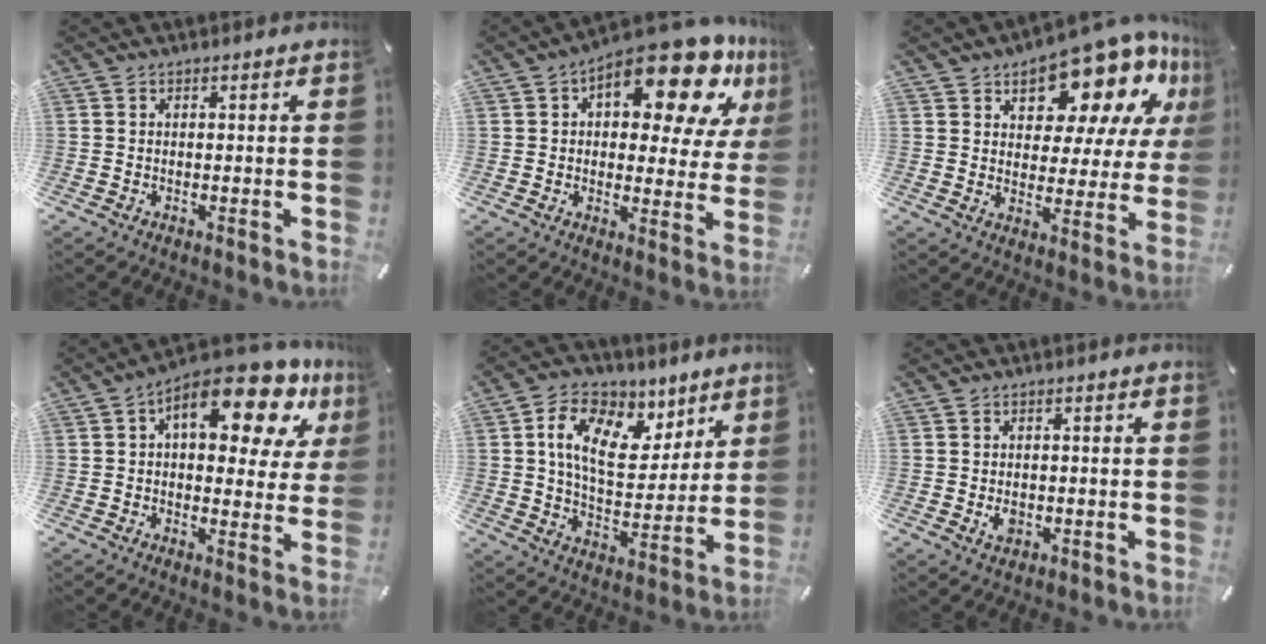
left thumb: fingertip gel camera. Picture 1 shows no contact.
{"total": 18.0, "force": [10.4, 7.4, 12.7], "torque": [-0.172, -0.072, 0.166]}
{"total": 16.5, "force": [12.1, 7.9, 8.0], "torque": [-0.121, -0.094, 0.204]}
{"total": 18.0, "force": [8.6, 7.9, 13.6], "torque": [-0.186, -0.048, 0.135]}
{"total": 15.0, "force": [7.1, 9.5, 9.2], "torque": [-0.159, -0.024, 0.131]}
{"total": 2.6, "force": [-0.4, 2.1, 1.6], "torque": [-0.021, -0.001, -0.008]}